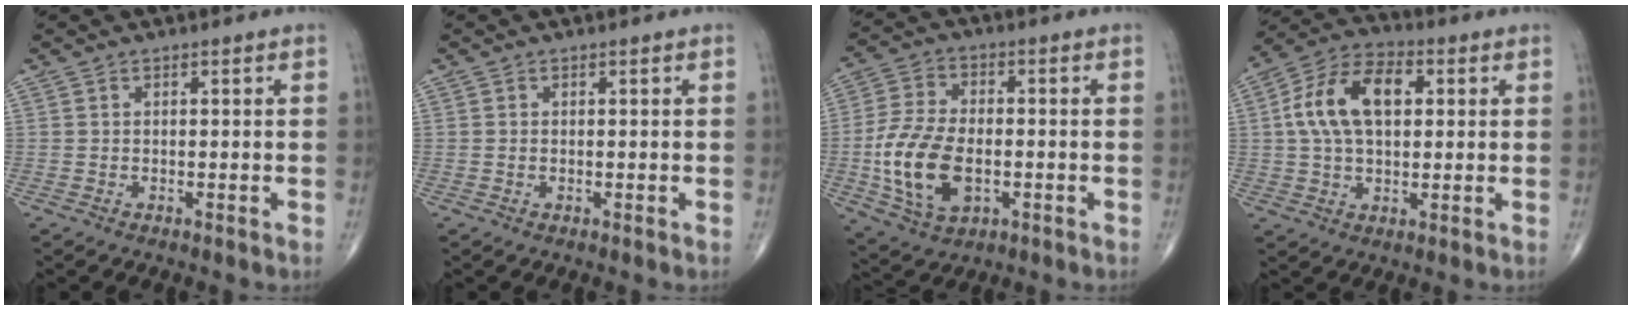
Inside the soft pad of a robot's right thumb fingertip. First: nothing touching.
{"total": 0.0}
{"total": 14.2, "force": [-2.7, 8.2, 11.2], "torque": [-0.219, 0.005, -0.045]}
{"total": 13.9, "force": [2.5, 8.2, 11.0], "torque": [-0.194, 0.024, 0.039]}